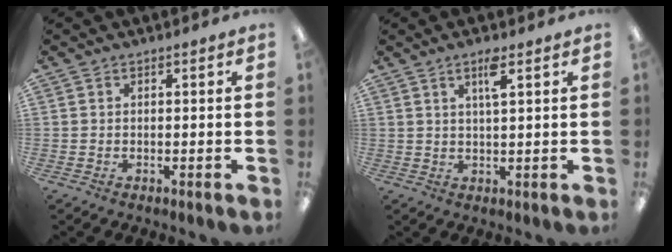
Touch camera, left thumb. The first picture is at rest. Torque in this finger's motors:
{"motor_torque": [-0.10, 0.02, -0.37, 0.25, 0.07]}